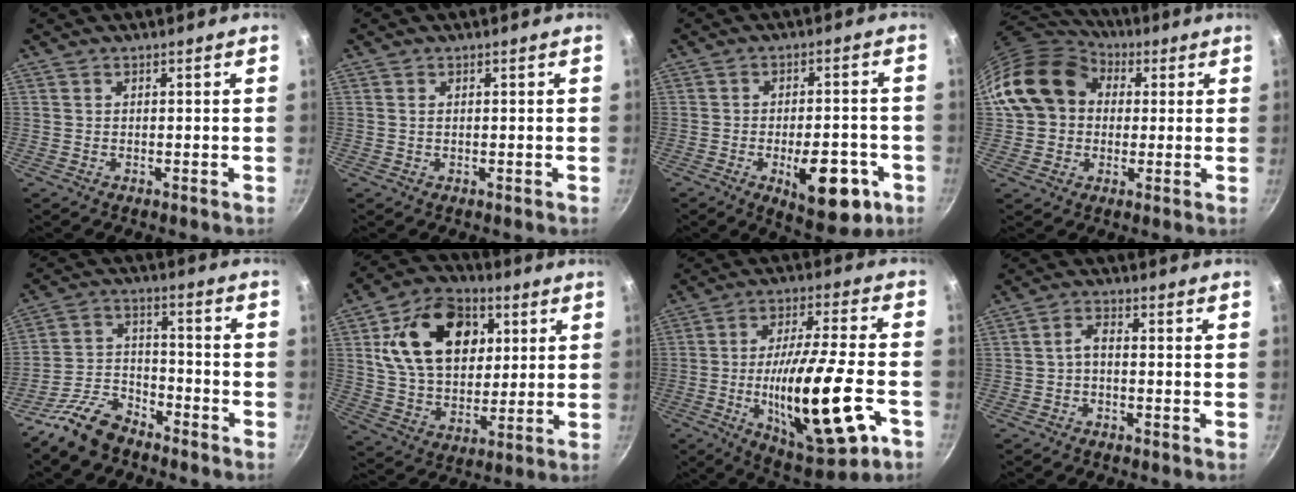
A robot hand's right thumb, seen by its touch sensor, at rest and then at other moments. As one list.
[{"total": 0.8, "force": [0.2, 0.4, 0.6], "torque": [-0.011, 0.001, 0.004]}, {"total": 13.3, "force": [-4.8, 6.0, 10.8], "torque": [-0.111, 0.015, -0.054]}, {"total": 16.7, "force": [3.8, 13.6, 9.0], "torque": [-0.144, 0.033, 0.058]}, {"total": 10.6, "force": [-8.2, 5.2, 4.5], "torque": [-0.075, 0.069, -0.165]}, {"total": 21.0, "force": [6.2, 14.5, 13.9], "torque": [-0.203, -0.001, 0.102]}, {"total": 23.0, "force": [-7.0, 6.4, 21.0], "torque": [-0.338, 0.016, -0.102]}, {"total": 2.7, "force": [-0.8, 1.4, 2.2], "torque": [-0.044, 0.018, -0.021]}]